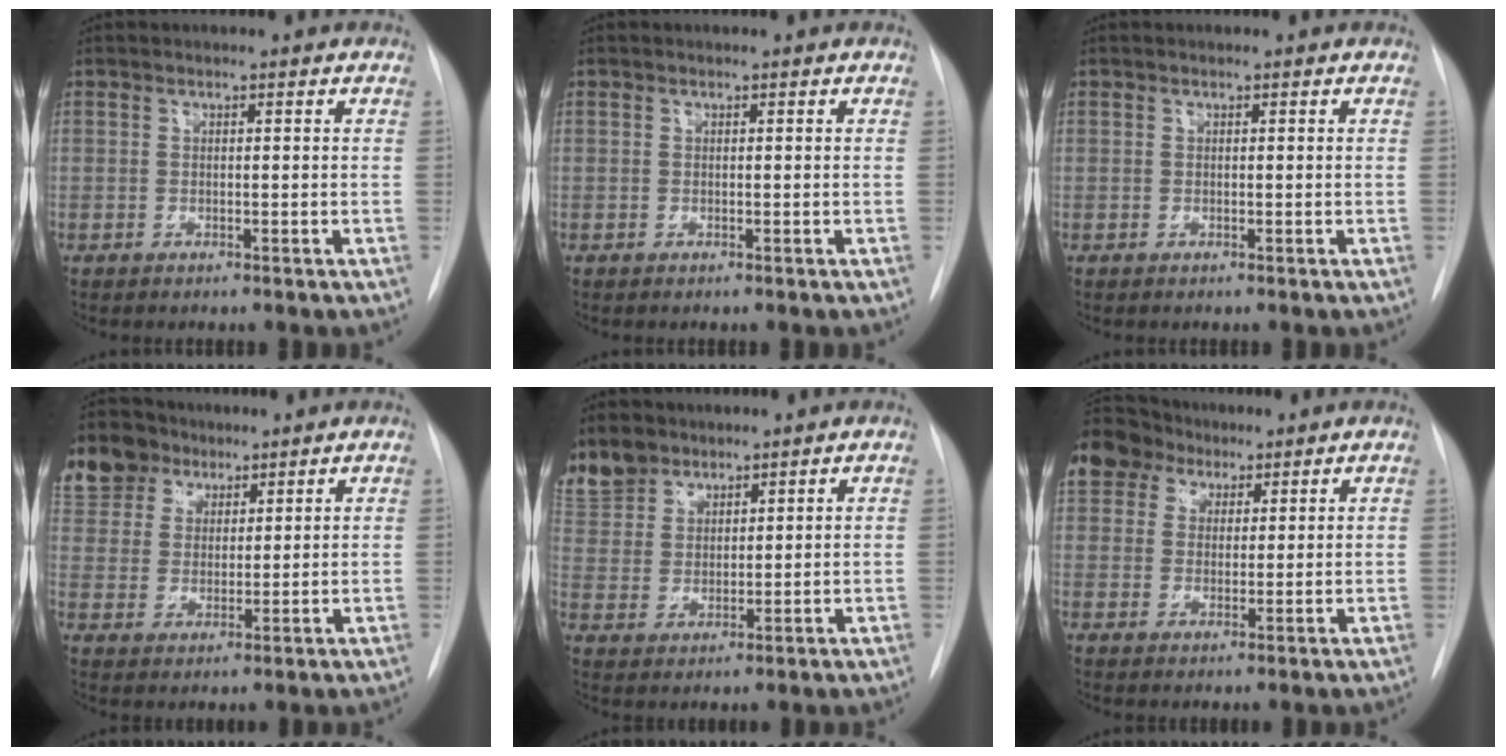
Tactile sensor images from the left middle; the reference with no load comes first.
{"total": 0.0}
{"total": 0.0}
{"total": 12.1, "force": [8.4, 8.1, 3.2], "torque": [-0.083, 0.034, 0.164]}
{"total": 10.7, "force": [8.4, 6.3, 2.2], "torque": [-0.065, 0.013, 0.175]}
{"total": 11.0, "force": [7.5, 7.6, 2.7], "torque": [-0.073, 0.044, 0.144]}